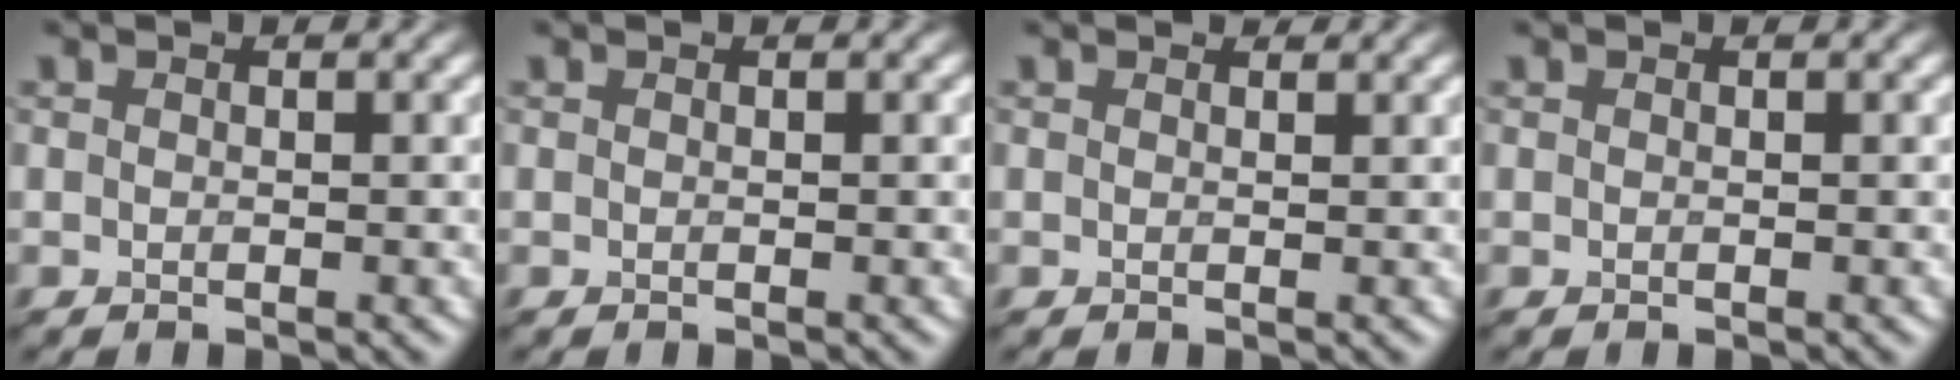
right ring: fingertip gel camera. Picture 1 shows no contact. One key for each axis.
{"total": 0.0}
{"total": 0.7, "fx": 0.6, "fy": 0.1, "fz": 0.2, "tx": -0.016, "ty": 0.004, "tz": 0.005}
{"total": 0.0}